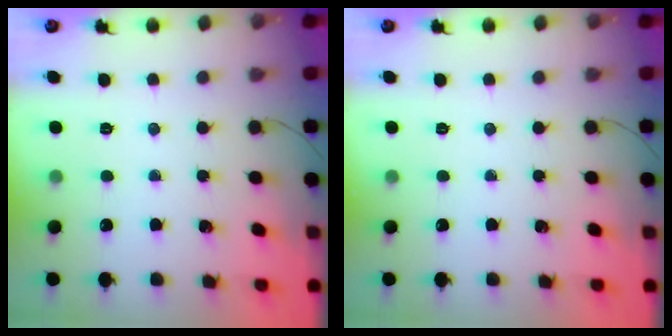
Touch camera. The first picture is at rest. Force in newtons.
{"total": 0.0}